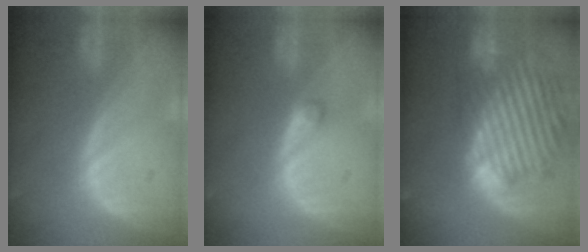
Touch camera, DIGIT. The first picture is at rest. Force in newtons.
{"total": 1.2, "press": 1.2, "slide": 0.2}
{"total": 14.3, "press": 12.3, "slide": 7.4}